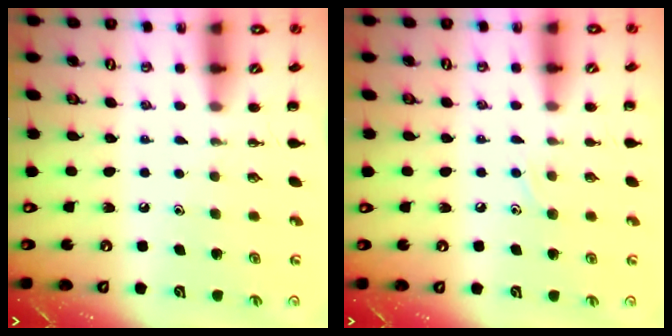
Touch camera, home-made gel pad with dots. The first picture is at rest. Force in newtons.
{"total": 5.7, "press": 5.5, "slide": 1.3}